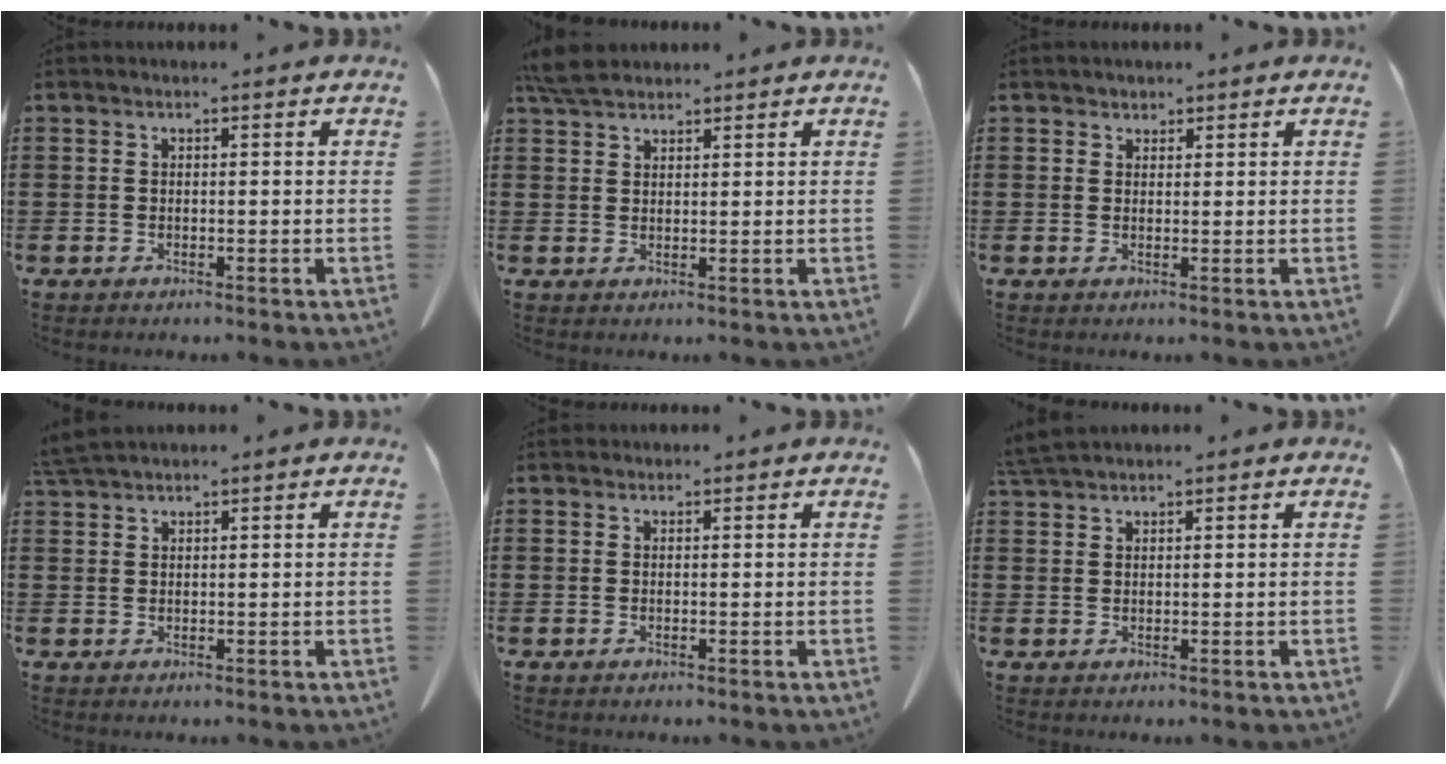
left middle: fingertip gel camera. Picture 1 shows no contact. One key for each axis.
{"total": 4.1, "fx": 3.5, "fy": 1.0, "fz": 1.8, "tx": -0.044, "ty": -0.001, "tz": 0.068}
{"total": 1.3, "fx": 1.2, "fy": 0.6, "fz": 0.0, "tx": -0.003, "ty": 0.002, "tz": 0.025}
{"total": 2.8, "fx": 2.6, "fy": 0.2, "fz": 1.0, "tx": -0.026, "ty": -0.002, "tz": 0.052}
{"total": 0.8, "fx": 0.7, "fy": 0.3, "fz": 0.0, "tx": -0.002, "ty": -0.001, "tz": 0.015}
{"total": 3.0, "fx": 2.8, "fy": 0.3, "fz": 1.0, "tx": -0.029, "ty": -0.002, "tz": 0.056}